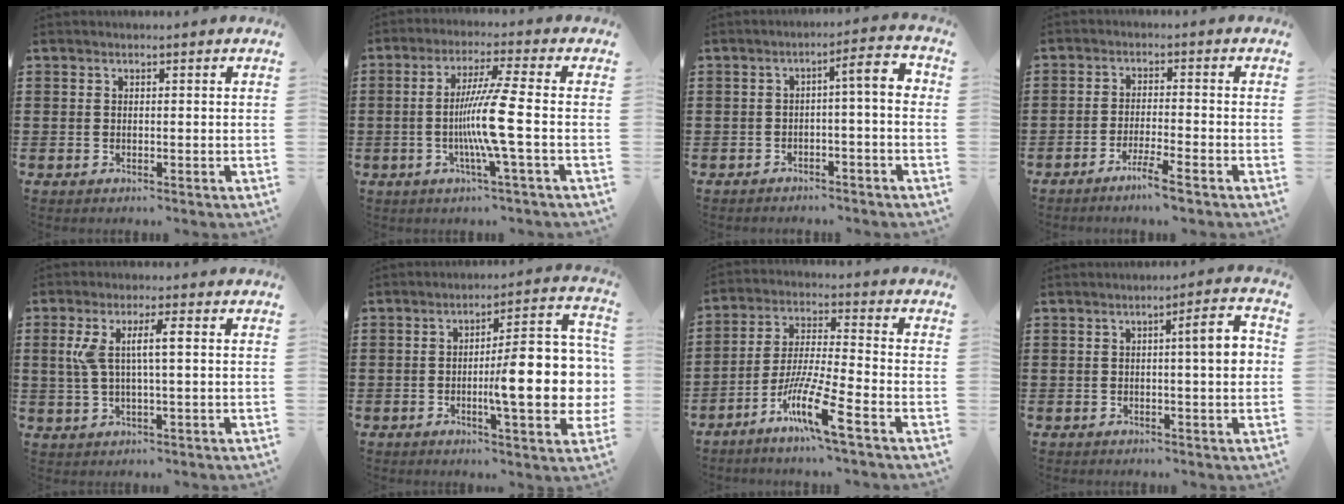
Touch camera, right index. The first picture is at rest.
{"total": 8.6, "force": [-1.6, -1.0, 8.4], "torque": [-0.162, -0.017, -0.037]}
{"total": 4.8, "force": [-1.0, 0.6, 4.6], "torque": [-0.081, -0.002, -0.025]}
{"total": 3.9, "force": [-3.2, -0.3, 2.3], "torque": [-0.044, -0.007, -0.058]}
{"total": 6.0, "force": [0.9, 1.0, 5.9], "torque": [-0.133, -0.006, 0.003]}
{"total": 13.9, "force": [-1.6, 3.3, 13.4], "torque": [-0.181, -0.014, -0.029]}
{"total": 10.1, "force": [-6.2, 0.8, 7.9], "torque": [-0.169, -0.010, -0.121]}
{"total": 5.8, "force": [0.5, 0.7, 5.7], "torque": [-0.079, -0.008, 0.000]}